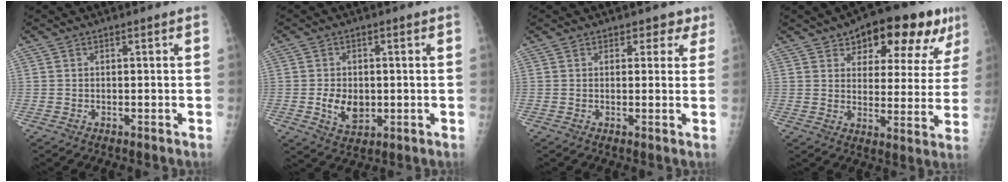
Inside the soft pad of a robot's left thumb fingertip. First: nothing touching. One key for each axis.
{"total": 6.1, "fx": -0.6, "fy": 4.3, "fz": 4.2, "tx": -0.057, "ty": -0.004, "tz": -0.002}
{"total": 2.9, "fx": 1.9, "fy": 2.1, "fz": 0.8, "tx": 0.026, "ty": -0.006, "tz": 0.016}
{"total": 17.8, "fx": 10.4, "fy": 8.2, "fz": 11.9, "tx": -0.111, "ty": -0.019, "tz": 0.145}